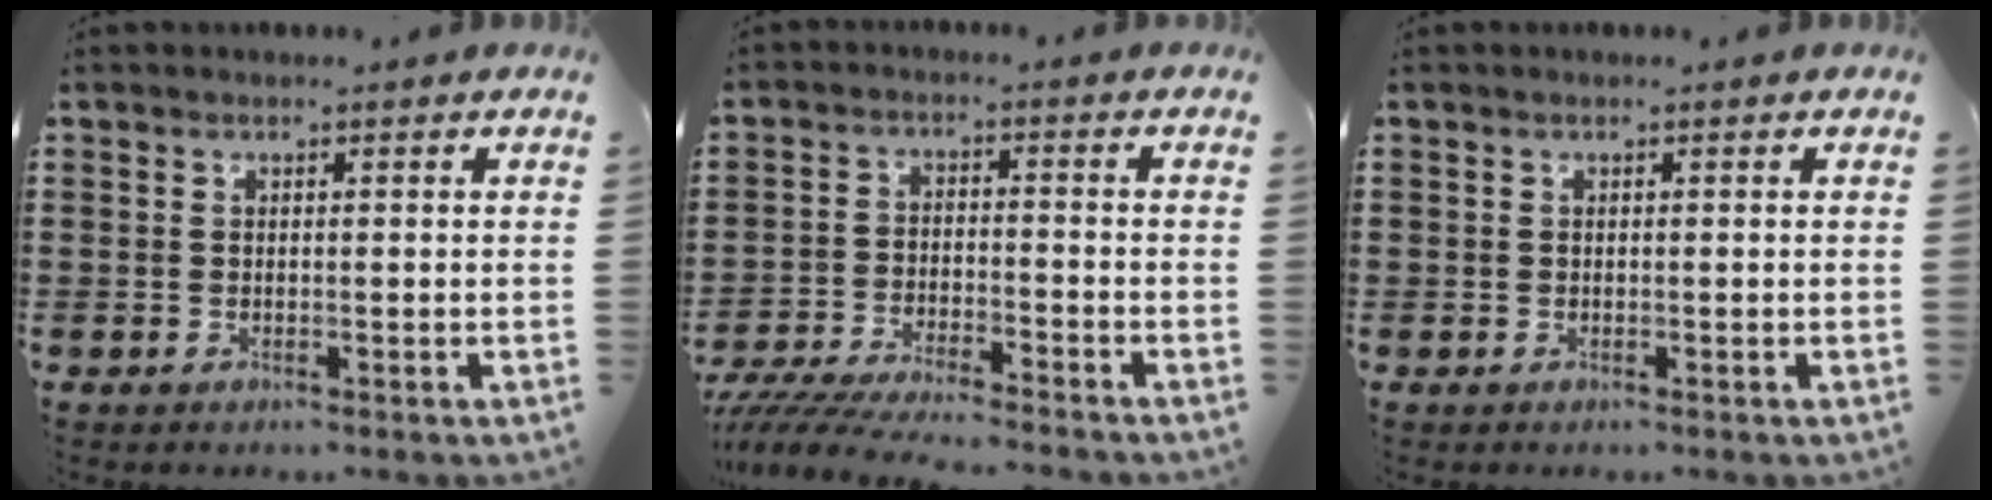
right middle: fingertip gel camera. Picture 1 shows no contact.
{"total": 5.9, "force": [-5.7, 0.0, 1.5], "torque": [-0.043, -0.010, -0.115]}
{"total": 0.0}